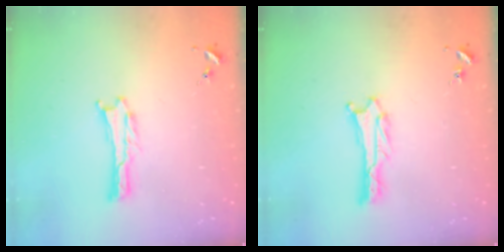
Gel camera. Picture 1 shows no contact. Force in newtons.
{"total": 1.3, "press": 1.3, "slide": 0.0}